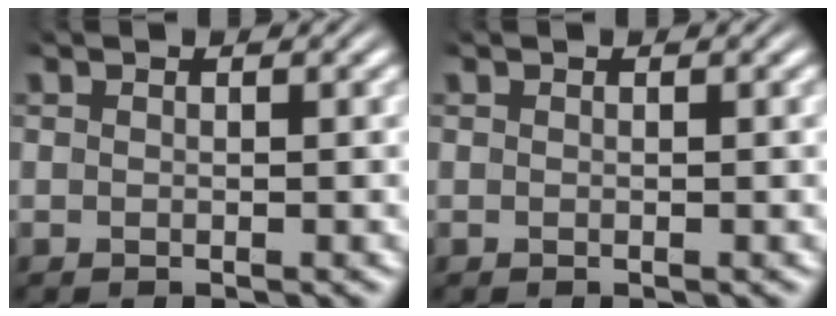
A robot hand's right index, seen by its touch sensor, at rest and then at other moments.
{"total": 0.0}